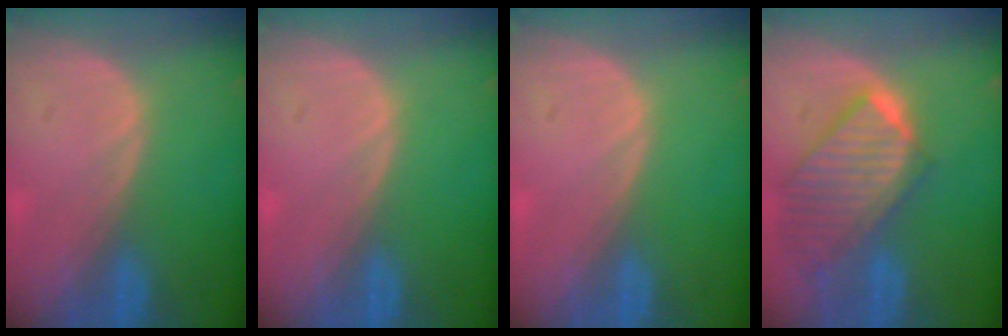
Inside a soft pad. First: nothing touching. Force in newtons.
{"total": 0.0}
{"total": 0.0}
{"total": 9.9, "press": 8.6, "slide": 4.8}